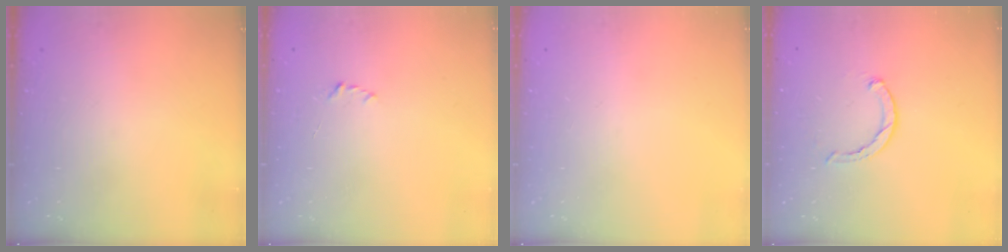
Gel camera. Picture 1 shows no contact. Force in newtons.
{"total": 2.2, "press": 2.1, "slide": 0.3}
{"total": 0.0}
{"total": 1.5, "press": 1.5, "slide": 0.3}